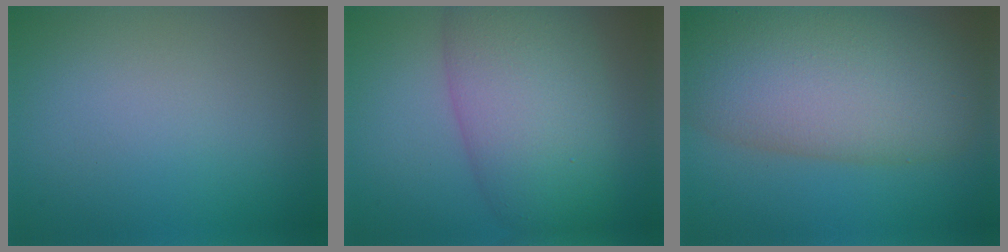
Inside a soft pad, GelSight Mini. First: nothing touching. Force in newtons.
{"total": 10.1, "press": 10.1, "slide": 0.5}
{"total": 13.1, "press": 13.1, "slide": 0.8}